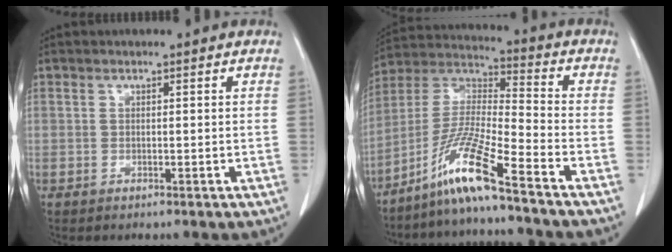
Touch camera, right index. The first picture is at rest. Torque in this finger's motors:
{"motor_torque": [1.08, -1.06, 0.36, 0.08]}